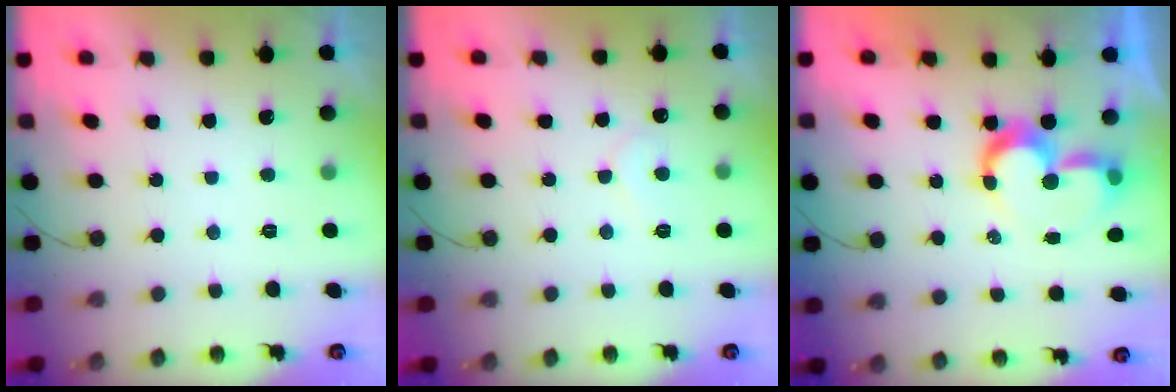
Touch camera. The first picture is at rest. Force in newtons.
{"total": 5.2, "press": 5.1, "slide": 0.4}
{"total": 8.4, "press": 8.4, "slide": 0.6}